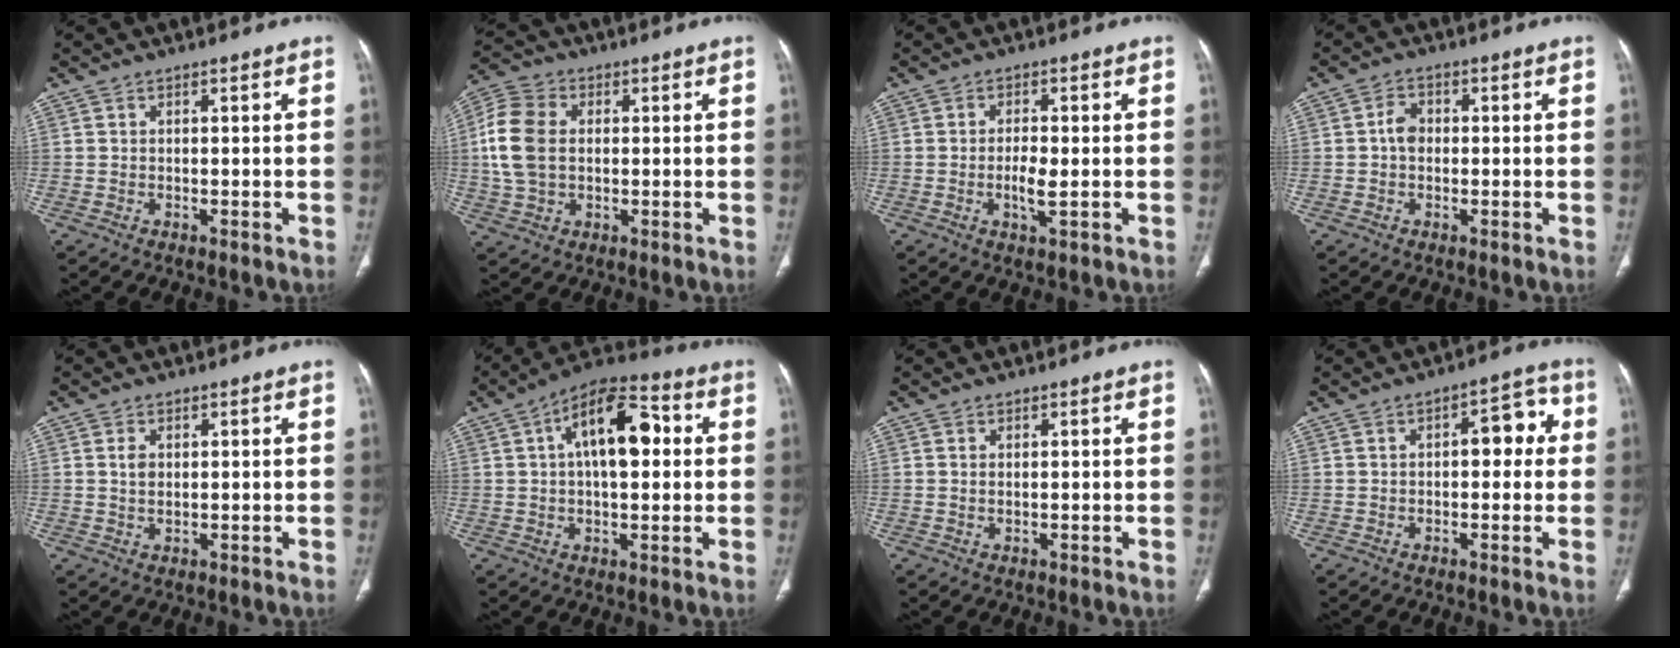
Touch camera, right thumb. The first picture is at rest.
{"total": 11.3, "force": [0.8, 8.0, 8.0], "torque": [-0.168, 0.014, 0.014]}
{"total": 3.9, "force": [-0.6, 1.2, 3.6], "torque": [-0.072, -0.005, -0.013]}
{"total": 3.3, "force": [-0.1, 2.5, 2.0], "torque": [-0.028, 0.010, -0.009]}
{"total": 2.4, "force": [0.5, 1.6, 1.7], "torque": [-0.027, -0.004, 0.010]}
{"total": 14.5, "force": [3.0, 7.2, 12.2], "torque": [-0.178, 0.024, 0.039]}
{"total": 0.5, "force": [0.2, 0.3, 0.4], "torque": [-0.009, 0.002, 0.004]}
{"total": 6.7, "force": [0.6, 3.7, 5.5], "torque": [-0.043, 0.026, 0.002]}